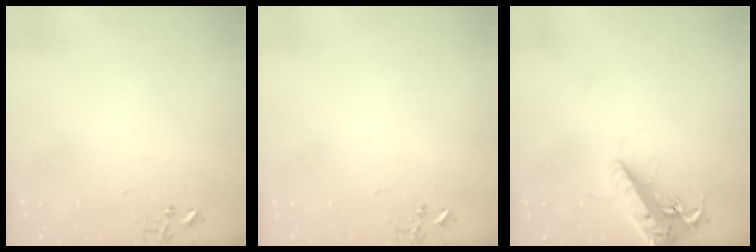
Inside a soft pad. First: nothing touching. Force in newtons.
{"total": 0.0}
{"total": 16.5, "press": 16.2, "slide": 3.1}